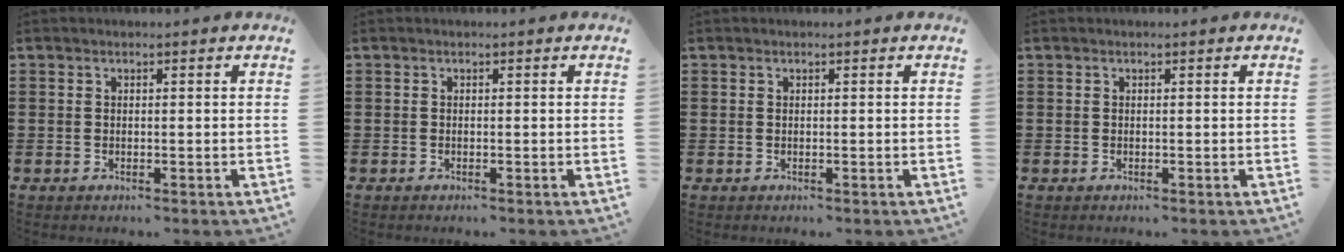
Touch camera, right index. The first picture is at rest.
{"total": 0.0}
{"total": 0.0}
{"total": 0.0}